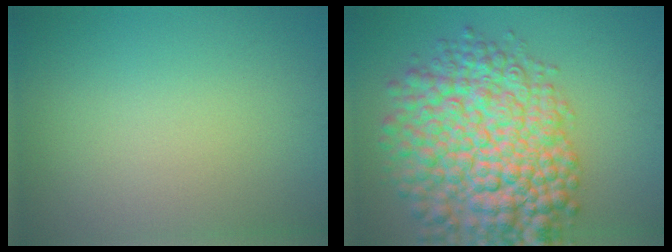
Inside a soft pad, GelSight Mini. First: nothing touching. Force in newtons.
{"total": 12.1, "press": 12.1, "slide": 0.4}